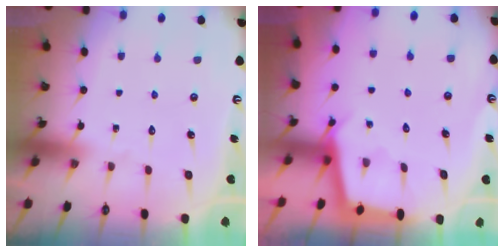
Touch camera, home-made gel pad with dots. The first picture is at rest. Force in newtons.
{"total": 2.9, "press": 2.9, "slide": 0.3}